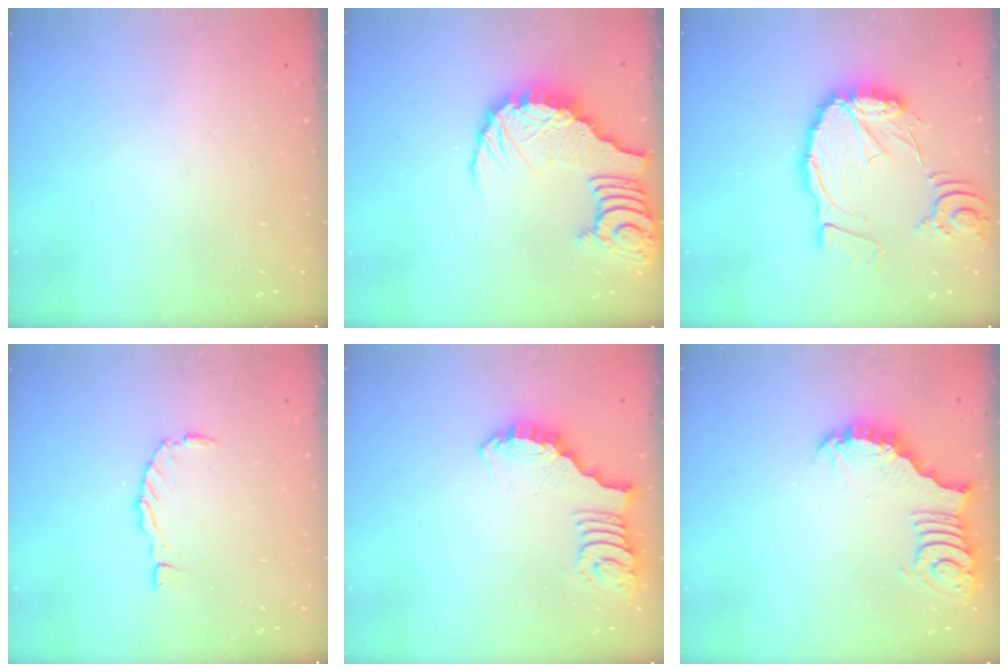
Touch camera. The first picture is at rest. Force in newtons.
{"total": 11.0, "press": 10.9, "slide": 1.7}
{"total": 16.8, "press": 16.7, "slide": 1.8}
{"total": 0.0}
{"total": 2.7, "press": 2.6, "slide": 0.5}
{"total": 3.6, "press": 3.5, "slide": 0.7}